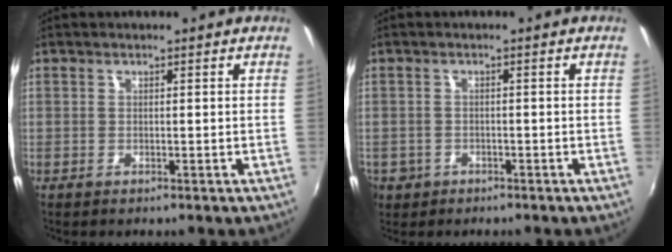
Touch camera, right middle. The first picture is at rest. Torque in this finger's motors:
{"motor_torque": [0.09, -0.10, 0.03, 0.02]}